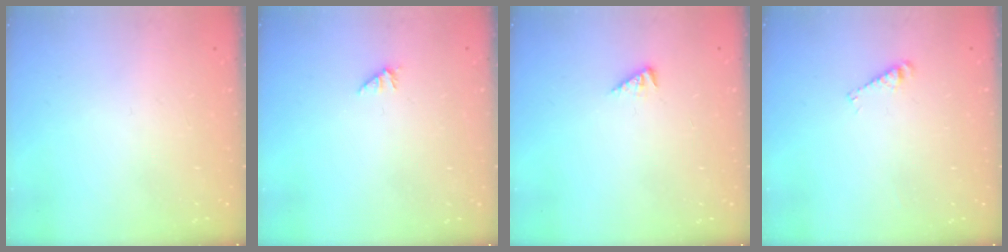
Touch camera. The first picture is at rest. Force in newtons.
{"total": 0.0}
{"total": 1.4, "press": 1.4, "slide": 0.5}
{"total": 2.9, "press": 2.9, "slide": 0.4}